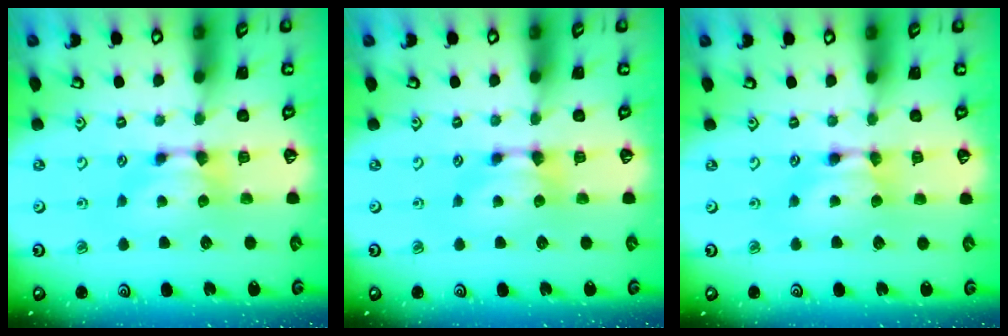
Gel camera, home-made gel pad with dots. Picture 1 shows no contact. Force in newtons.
{"total": 0.0}
{"total": 1.8, "press": 1.8, "slide": 0.1}